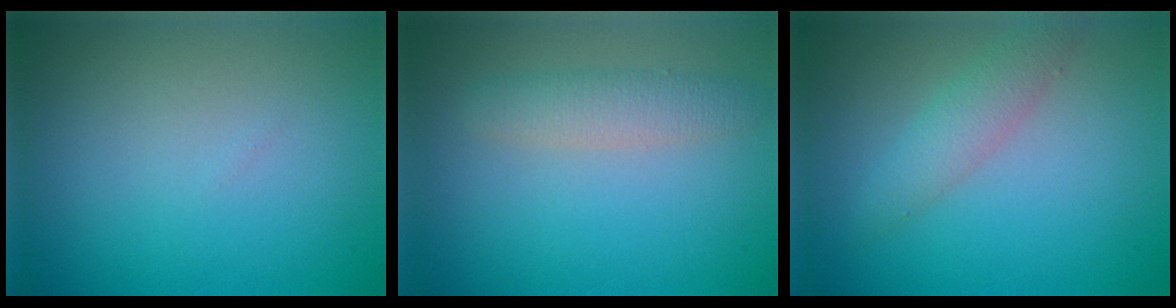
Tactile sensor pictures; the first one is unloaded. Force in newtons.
{"total": 2.6, "press": 2.6, "slide": 0.1}
{"total": 2.5, "press": 2.5, "slide": 0.1}